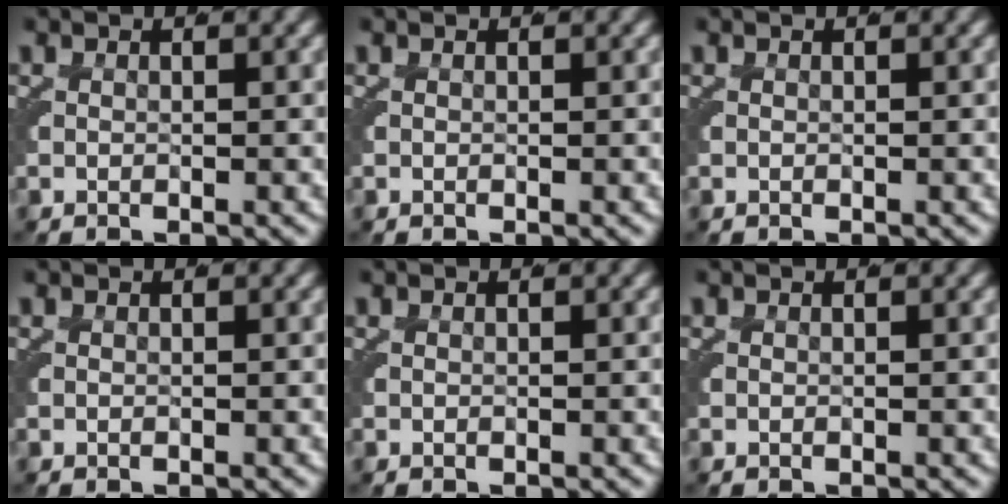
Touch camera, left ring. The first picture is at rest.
{"total": 0.0}
{"total": 0.0}
{"total": 0.0}
{"total": 0.0}
{"total": 0.0}